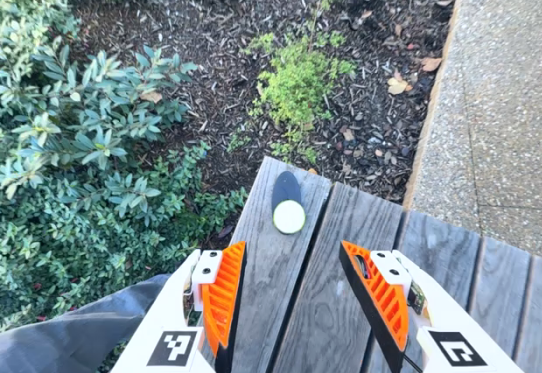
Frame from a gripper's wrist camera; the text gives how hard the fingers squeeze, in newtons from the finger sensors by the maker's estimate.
{"total": 0.0}